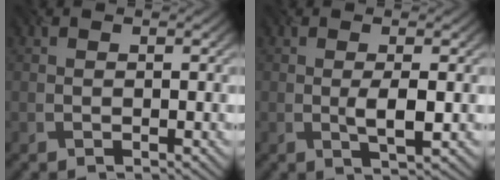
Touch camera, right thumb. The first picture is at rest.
{"total": 2.7, "force": [-0.5, 0.5, 2.6], "torque": [-0.057, 0.001, -0.004]}